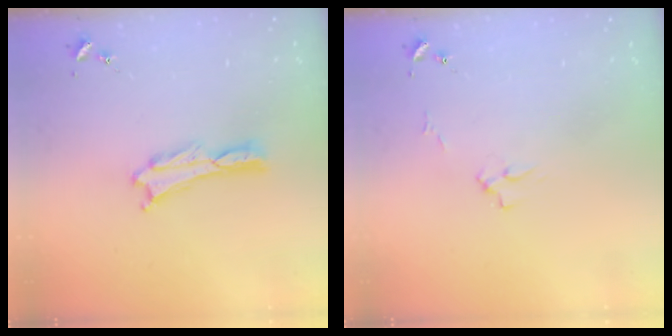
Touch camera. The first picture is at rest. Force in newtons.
{"total": 2.7, "press": 2.7, "slide": 0.3}